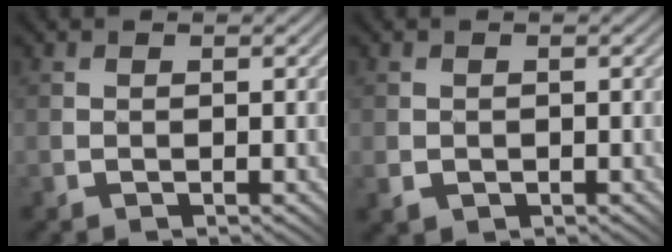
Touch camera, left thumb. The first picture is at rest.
{"total": 1.2, "force": [-0.3, 1.1, 0.3], "torque": [-0.009, -0.005, -0.004]}